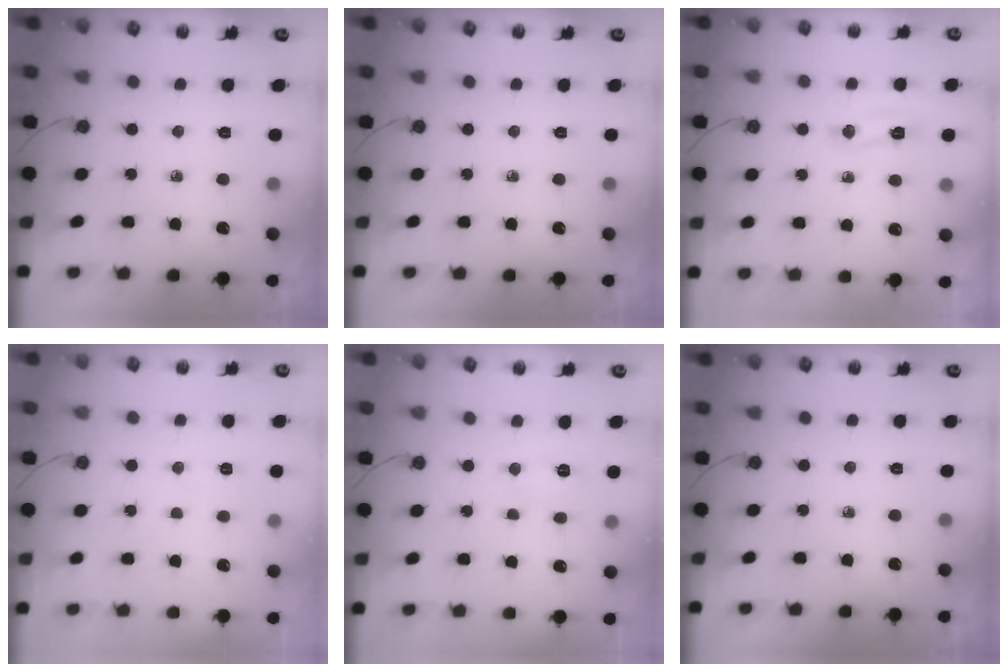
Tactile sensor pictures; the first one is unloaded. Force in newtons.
{"total": 0.0}
{"total": 14.9, "press": 6.6, "slide": 13.4}
{"total": 3.5, "press": 3.5, "slide": 0.5}
{"total": 9.1, "press": 5.5, "slide": 7.3}
{"total": 0.0}